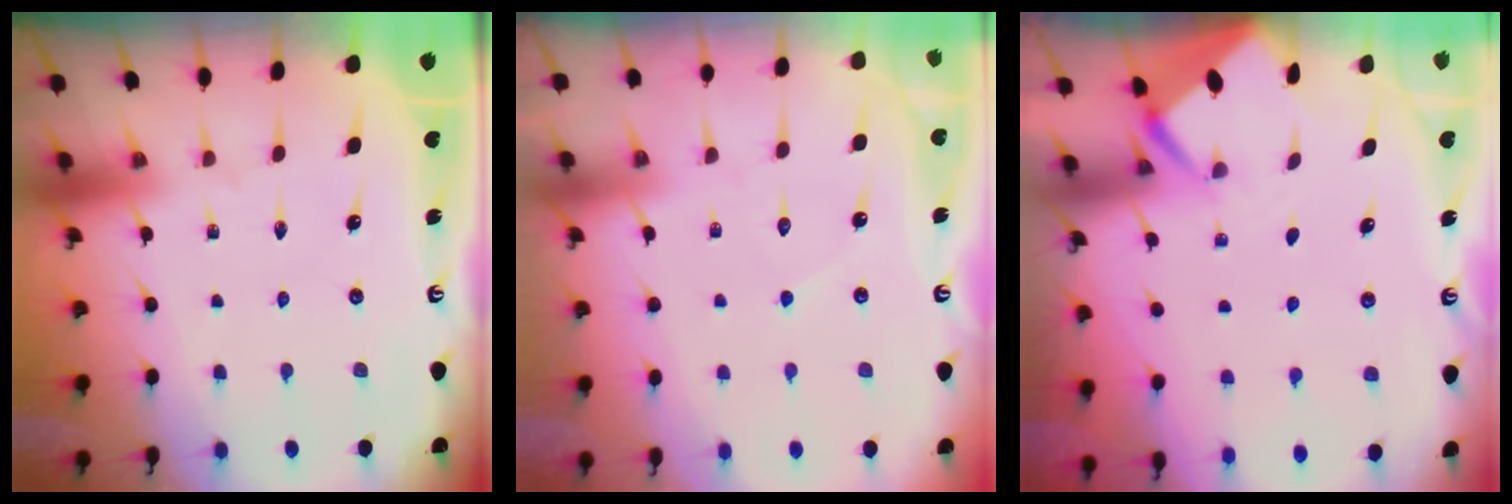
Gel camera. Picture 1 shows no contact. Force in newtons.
{"total": 4.8, "press": 4.8, "slide": 0.3}
{"total": 2.3, "press": 2.3, "slide": 0.1}